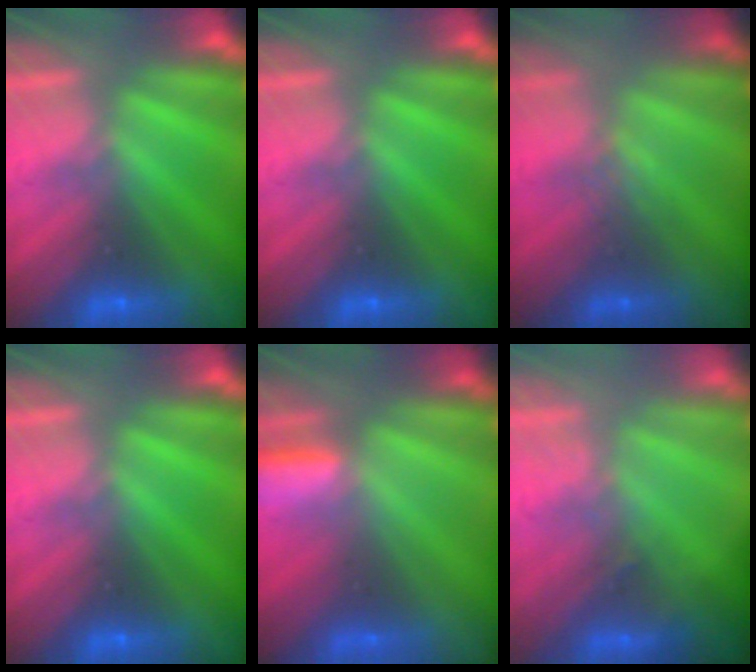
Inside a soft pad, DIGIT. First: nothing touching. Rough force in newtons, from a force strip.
{"total": 0.0}
{"total": 2.5}
{"total": 0.0}
{"total": 2.8}
{"total": 2.7}